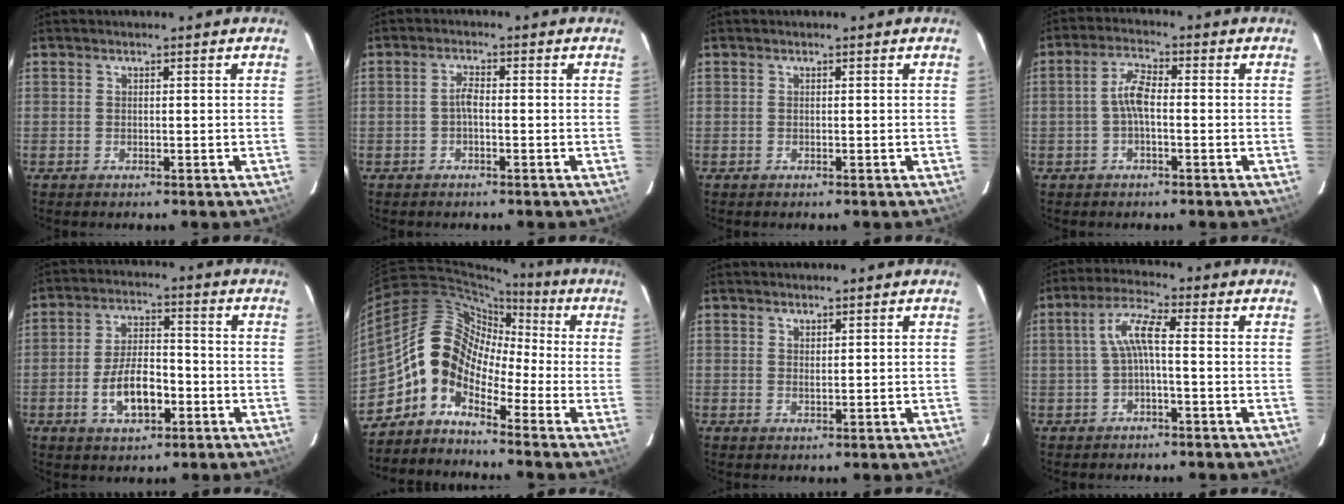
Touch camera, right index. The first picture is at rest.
{"total": 1.9, "force": [-0.6, 0.6, 1.6], "torque": [-0.034, 0.007, -0.014]}
{"total": 0.0}
{"total": 4.3, "force": [-0.9, 1.5, 4.0], "torque": [-0.084, 0.015, -0.018]}
{"total": 8.8, "force": [-3.2, 4.1, 7.1], "torque": [-0.140, 0.009, -0.047]}
{"total": 8.8, "force": [-3.9, 6.3, 4.9], "torque": [-0.072, 0.030, -0.099]}
{"total": 1.1, "force": [1.0, 0.4, 0.4], "torque": [-0.006, 0.000, 0.018]}
{"total": 5.3, "force": [-0.7, 0.8, 5.2], "torque": [-0.111, 0.013, -0.011]}